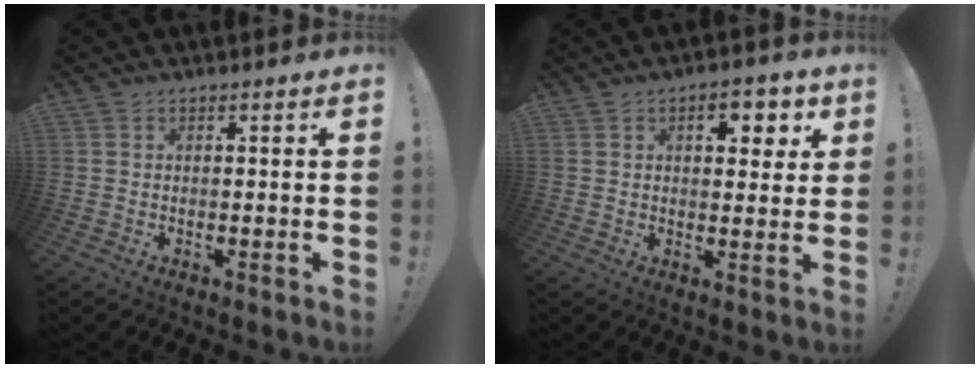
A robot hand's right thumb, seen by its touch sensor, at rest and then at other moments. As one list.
[{"total": 7.3, "force": [3.1, 3.8, 5.4], "torque": [-0.057, -0.006, 0.044]}]